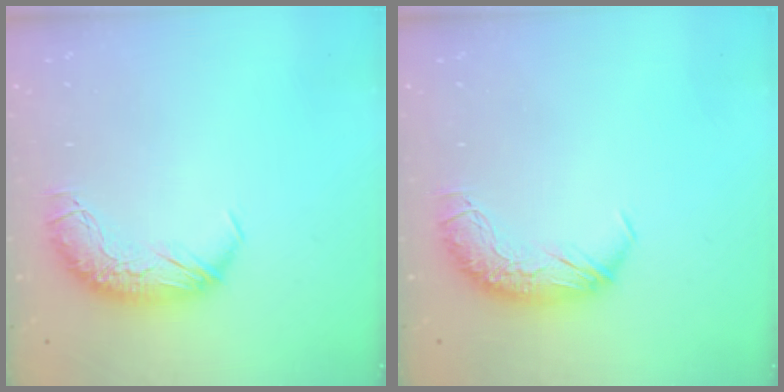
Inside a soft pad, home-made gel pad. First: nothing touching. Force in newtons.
{"total": 0.0}